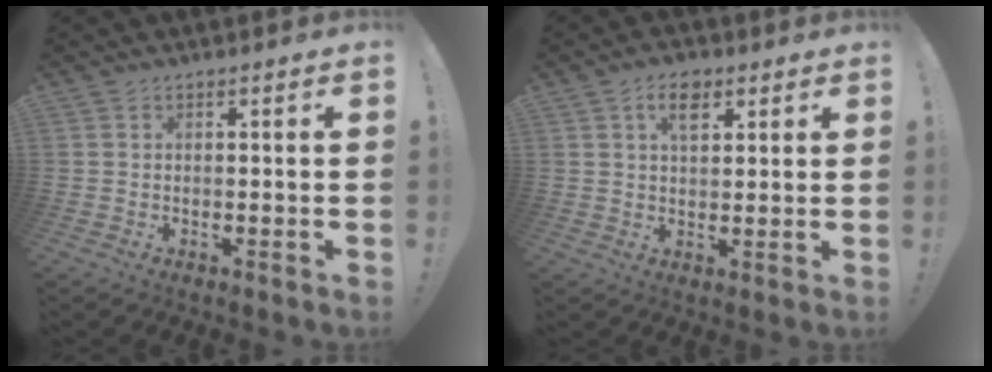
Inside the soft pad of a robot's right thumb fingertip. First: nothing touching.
{"total": 7.0, "force": [3.3, 4.1, 4.6], "torque": [-0.077, -0.001, 0.058]}